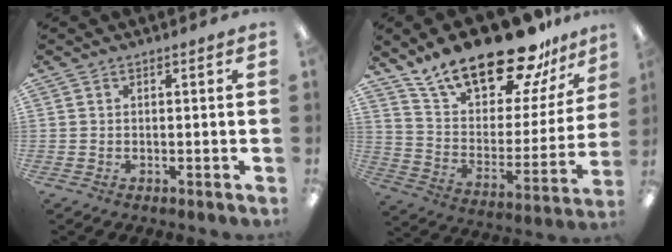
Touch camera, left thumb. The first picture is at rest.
{"total": 23.8, "force": [19.0, 8.1, 11.9], "torque": [-0.203, -0.132, 0.328]}